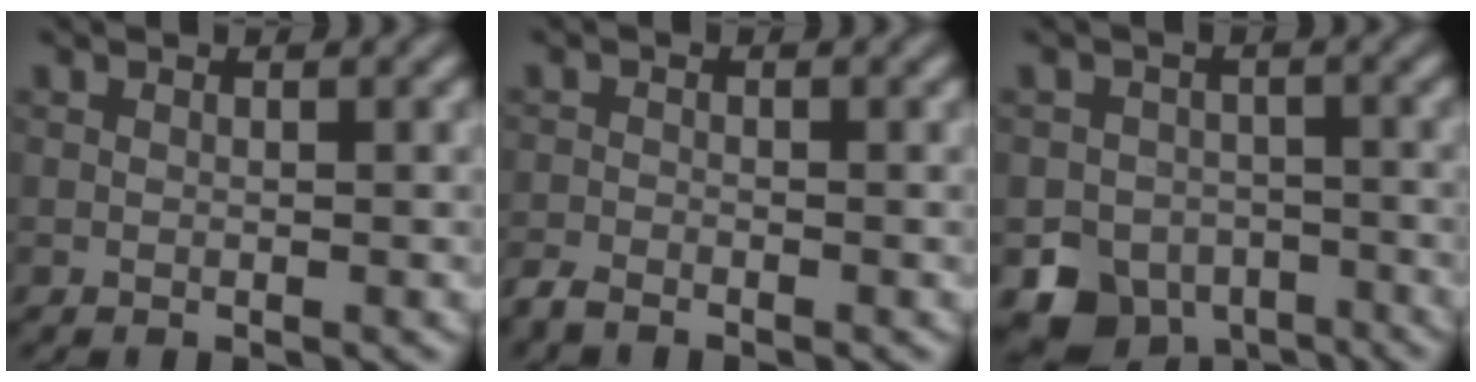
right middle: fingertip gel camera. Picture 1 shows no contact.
{"total": 1.7, "force": [-1.6, 0.3, 0.5], "torque": [-0.012, -0.003, -0.039]}
{"total": 7.0, "force": [-4.5, 5.0, 1.6], "torque": [-0.007, -0.012, -0.074]}